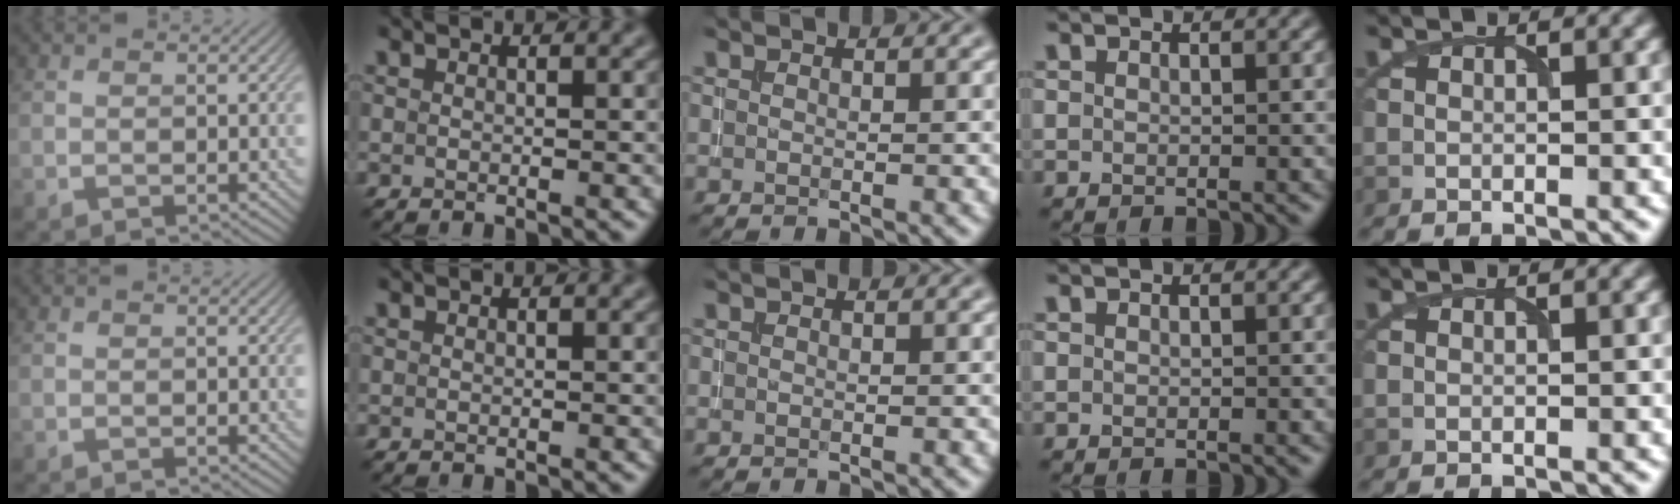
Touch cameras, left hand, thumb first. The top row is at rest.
{}